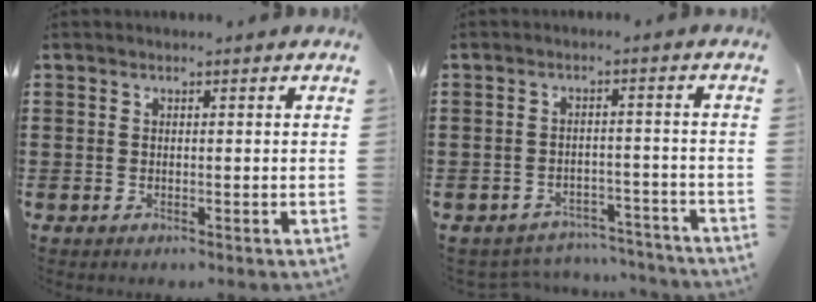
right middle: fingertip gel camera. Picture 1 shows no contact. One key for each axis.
{"total": 4.0, "fx": -3.9, "fy": 0.6, "fz": 0.2, "tx": -0.007, "ty": 0.006, "tz": -0.083}